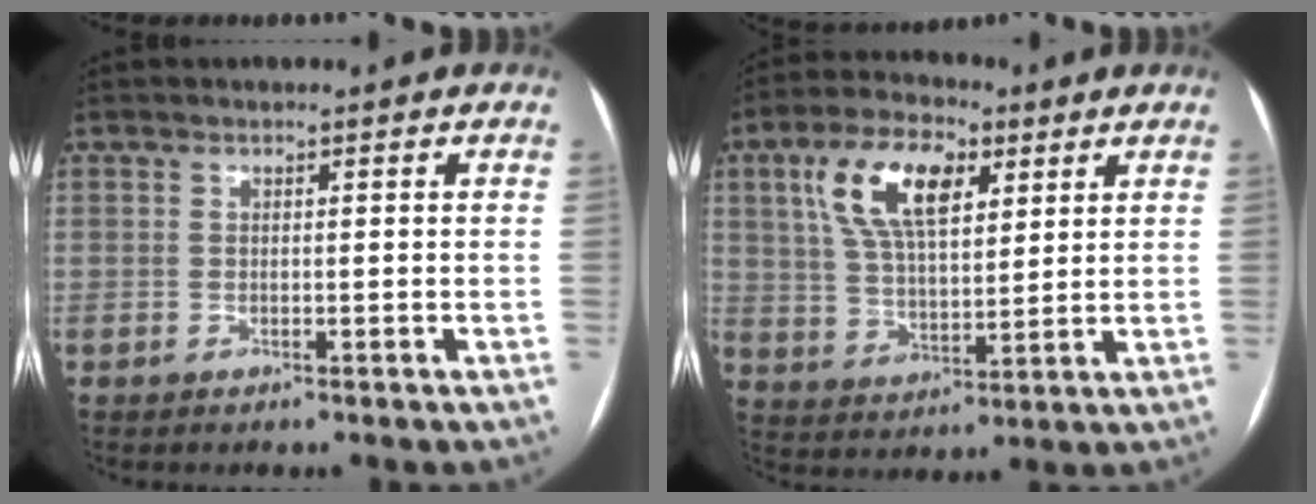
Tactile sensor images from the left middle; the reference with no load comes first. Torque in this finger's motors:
{"motor_torque": [1.64, -0.49, 0.89, 0.21]}